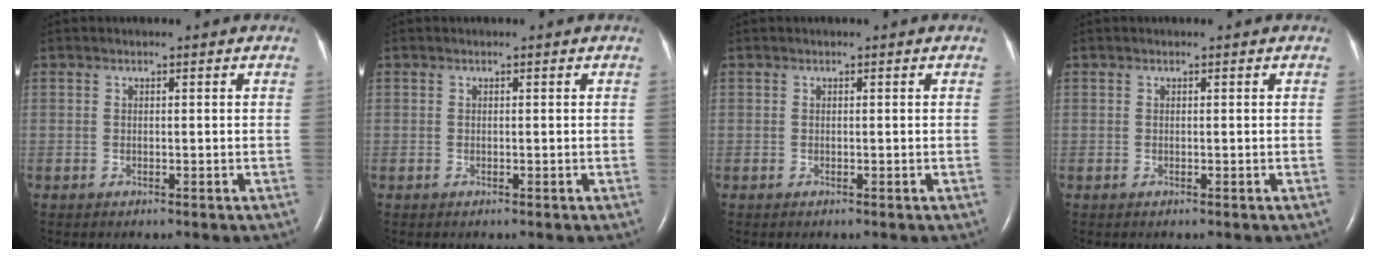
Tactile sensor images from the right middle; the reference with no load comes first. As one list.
[{"total": 0.0}, {"total": 0.0}, {"total": 0.0}]